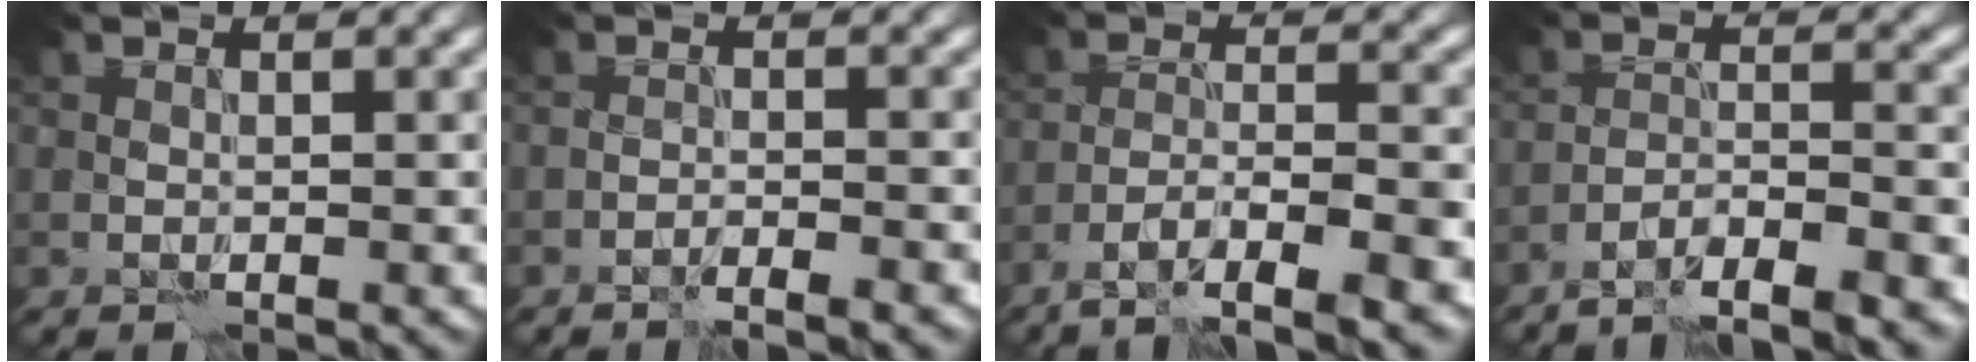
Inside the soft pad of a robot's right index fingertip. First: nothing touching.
{"total": 1.8, "force": [-1.7, -0.5, 0.6], "torque": [-0.010, 0.005, -0.034]}
{"total": 6.1, "force": [-4.6, 0.6, 4.0], "torque": [-0.060, 0.006, -0.083]}
{"total": 6.6, "force": [-5.8, 0.6, 3.2], "torque": [-0.044, 0.008, -0.099]}